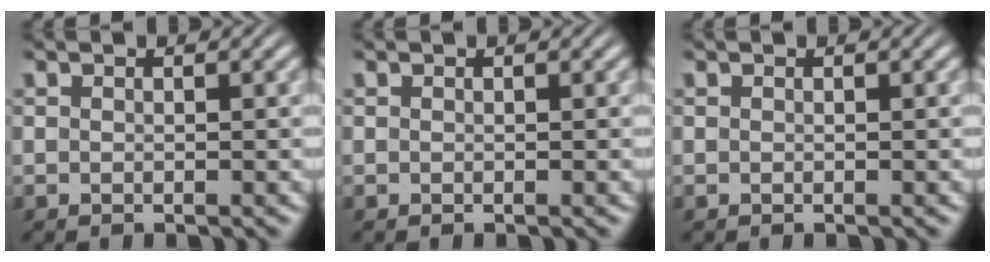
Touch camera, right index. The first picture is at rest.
{"total": 0.0}
{"total": 0.0}